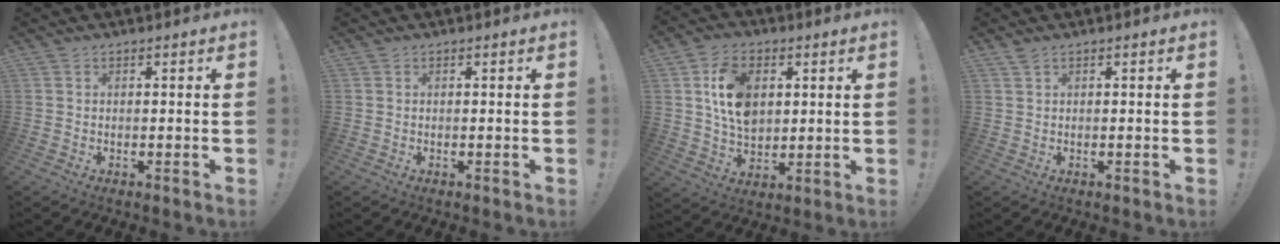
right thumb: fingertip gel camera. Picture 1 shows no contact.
{"total": 0.0}
{"total": 13.3, "force": [3.6, 9.6, 8.4], "torque": [-0.136, 0.007, 0.070]}
{"total": 1.1, "force": [0.9, 0.2, 0.6], "torque": [-0.006, -0.003, 0.015]}